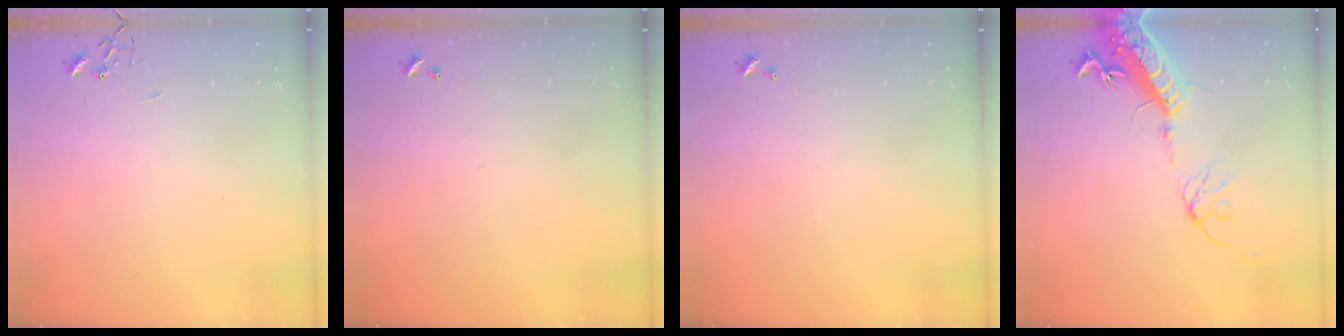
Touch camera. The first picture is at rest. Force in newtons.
{"total": 0.0}
{"total": 0.0}
{"total": 17.9, "press": 17.4, "slide": 4.2}